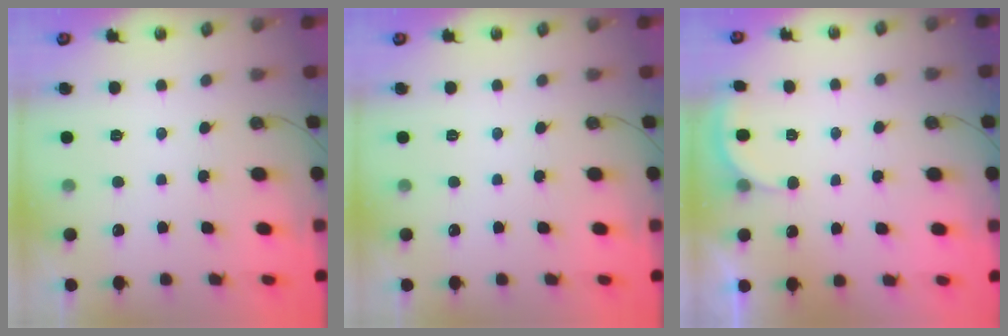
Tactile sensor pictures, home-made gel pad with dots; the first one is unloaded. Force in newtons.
{"total": 0.0}
{"total": 2.6, "press": 2.5, "slide": 0.6}